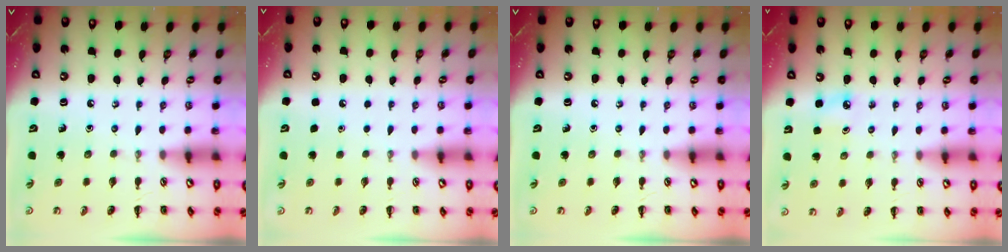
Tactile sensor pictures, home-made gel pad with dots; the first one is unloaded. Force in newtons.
{"total": 1.7, "press": 1.6, "slide": 0.1}
{"total": 0.0}
{"total": 3.8, "press": 3.6, "slide": 1.1}